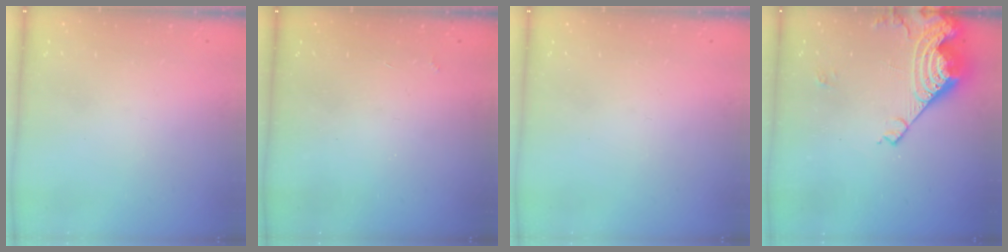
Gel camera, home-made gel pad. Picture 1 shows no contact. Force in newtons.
{"total": 2.9, "press": 2.9, "slide": 0.5}
{"total": 0.0}
{"total": 12.9, "press": 12.8, "slide": 1.4}